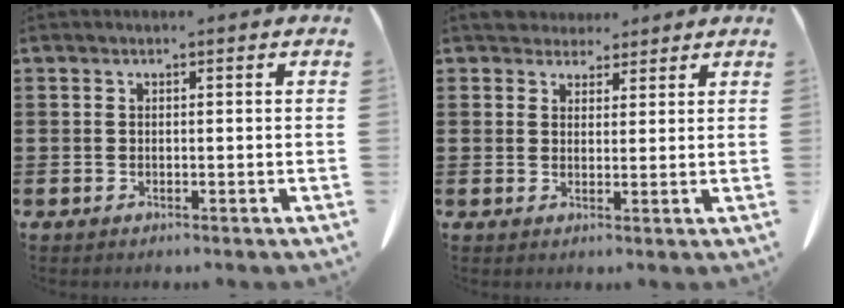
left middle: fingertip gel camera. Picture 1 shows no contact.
{"total": 3.7, "force": [3.3, 1.6, 0.3], "torque": [-0.008, -0.004, 0.063]}